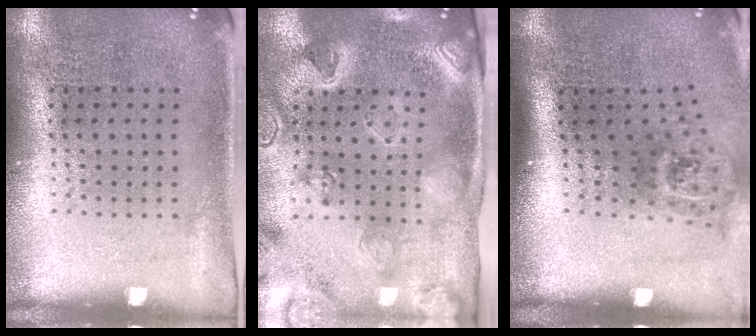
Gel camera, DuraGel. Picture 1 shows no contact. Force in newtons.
{"total": 3.1, "press": 3.1, "slide": 0.4}
{"total": 1.9, "press": 1.4, "slide": 1.4}